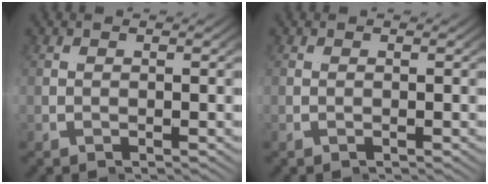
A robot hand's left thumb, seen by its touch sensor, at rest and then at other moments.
{"total": 0.0}